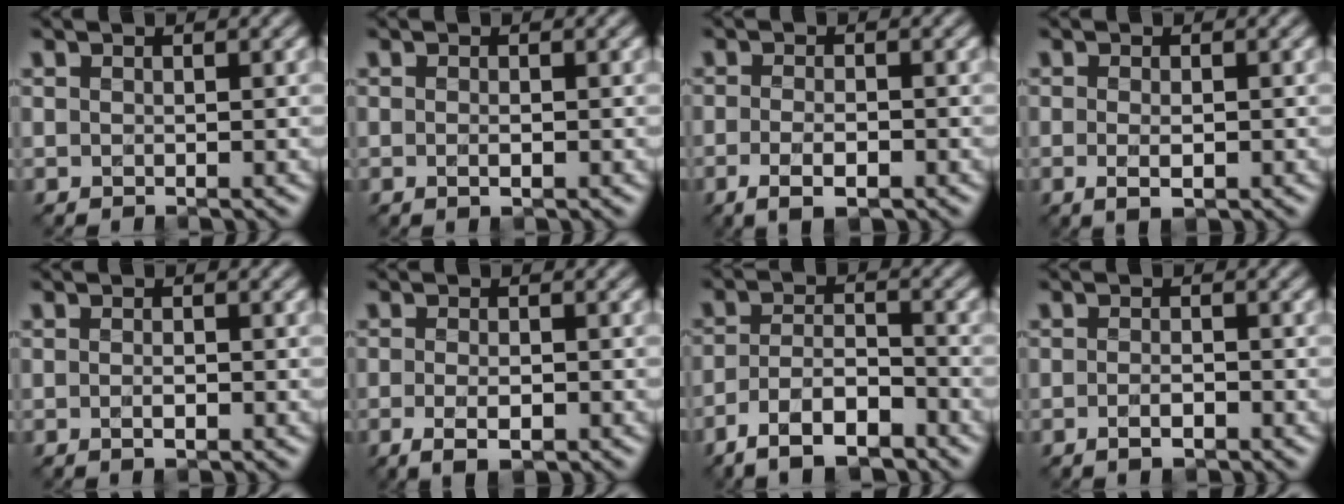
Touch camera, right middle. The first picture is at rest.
{"total": 0.9, "force": [-0.2, 0.2, 0.8], "torque": [-0.015, -0.003, -0.003]}
{"total": 2.9, "force": [-1.3, 1.0, 2.4], "torque": [-0.048, -0.006, -0.023]}
{"total": 1.9, "force": [-0.5, 0.7, 1.7], "torque": [-0.034, -0.008, -0.008]}
{"total": 1.2, "force": [-0.4, 0.4, 1.0], "torque": [-0.019, -0.003, -0.007]}
{"total": 2.7, "force": [-1.0, 1.0, 2.2], "torque": [-0.043, -0.008, -0.018]}
{"total": 6.2, "force": [-4.3, 2.3, 3.9], "torque": [-0.069, 0.000, -0.081]}
{"total": 1.6, "force": [-0.8, 0.5, 1.3], "torque": [-0.025, -0.003, -0.016]}